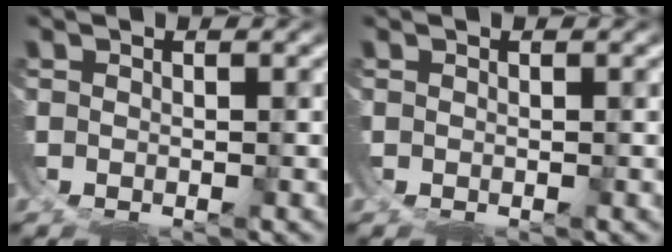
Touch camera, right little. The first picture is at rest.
{"total": 0.0}